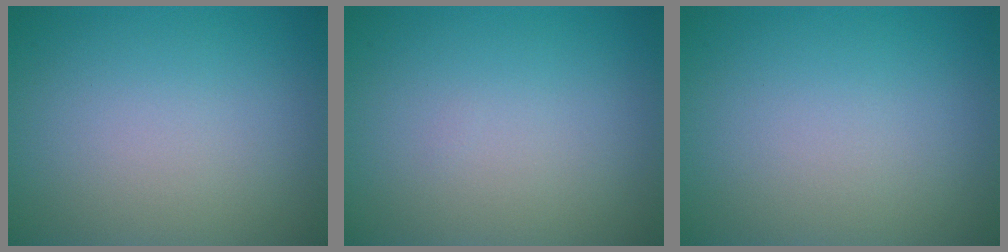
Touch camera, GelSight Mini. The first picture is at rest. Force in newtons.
{"total": 0.0}
{"total": 0.0}